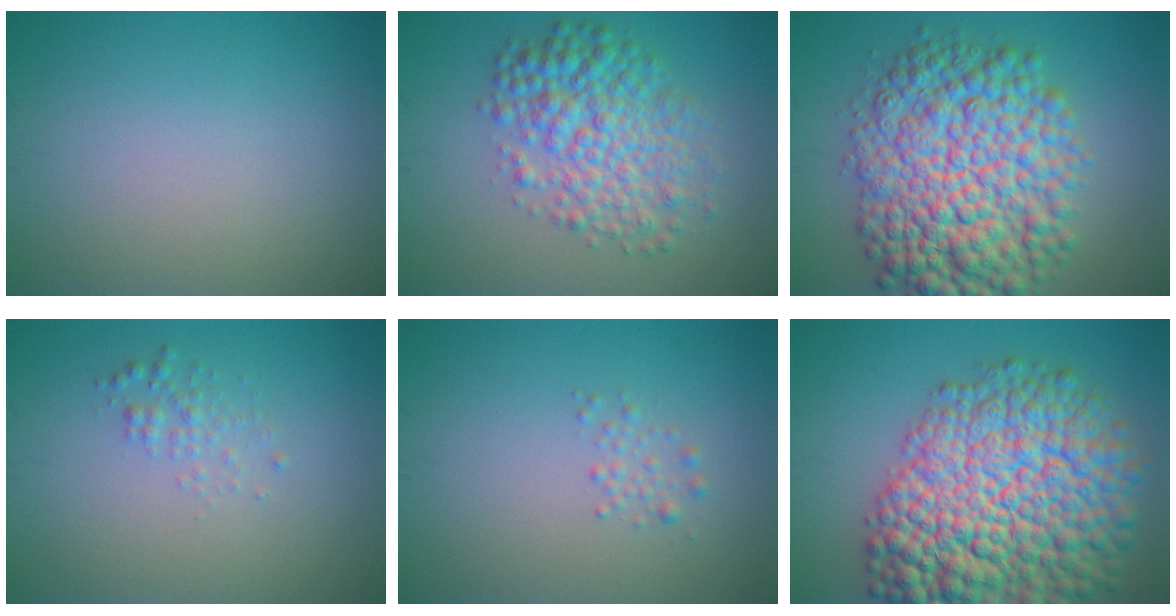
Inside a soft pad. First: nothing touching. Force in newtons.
{"total": 6.2, "press": 6.2, "slide": 0.0}
{"total": 12.5, "press": 12.5, "slide": 0.2}
{"total": 1.3, "press": 1.3, "slide": 0.0}
{"total": 1.5, "press": 1.5, "slide": 0.0}
{"total": 16.1, "press": 16.1, "slide": 0.7}